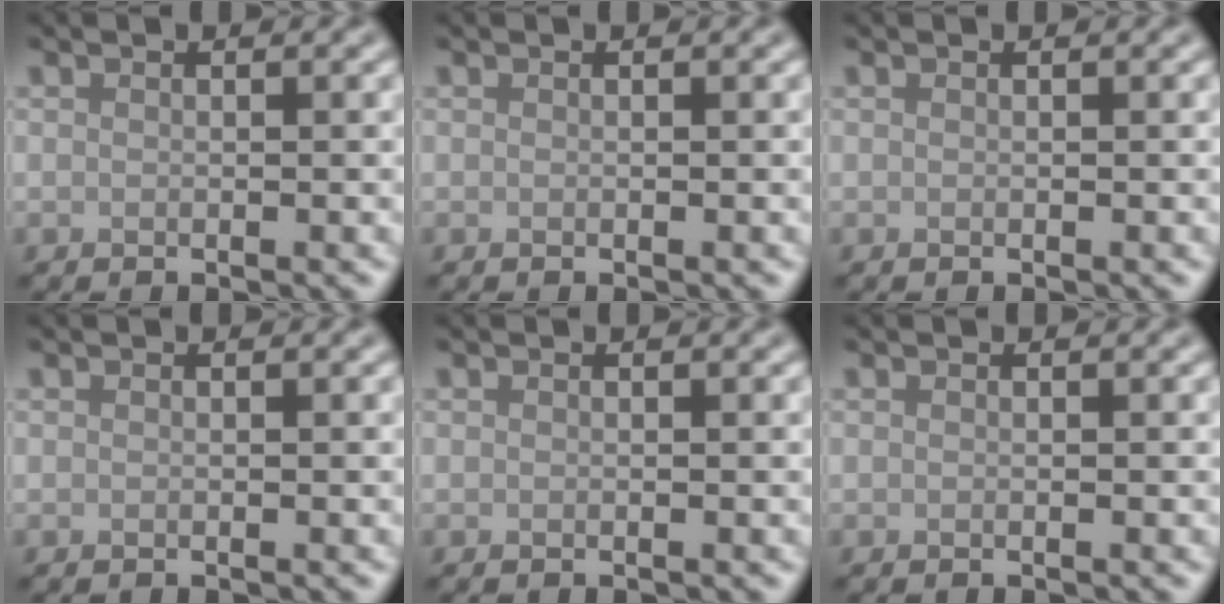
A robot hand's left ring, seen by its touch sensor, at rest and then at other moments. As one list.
[{"total": 0.0}, {"total": 0.0}, {"total": 0.0}, {"total": 0.0}, {"total": 0.0}]